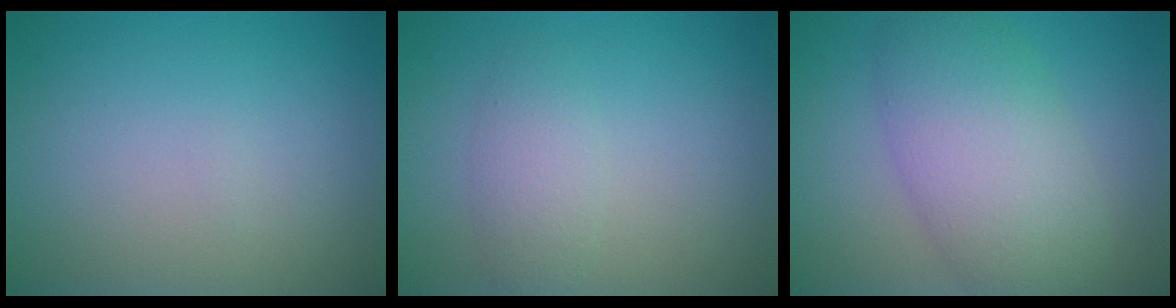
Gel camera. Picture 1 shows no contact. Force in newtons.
{"total": 2.2, "press": 2.2, "slide": 0.1}
{"total": 8.9, "press": 8.9, "slide": 0.1}